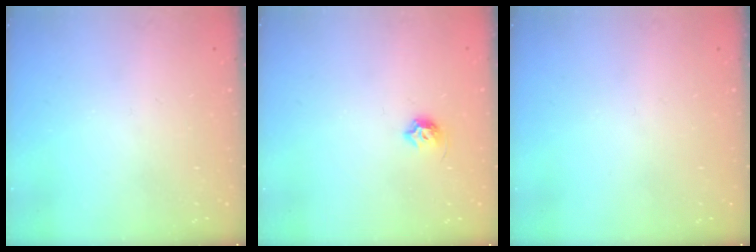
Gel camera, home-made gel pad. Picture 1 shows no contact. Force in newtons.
{"total": 6.1, "press": 6.0, "slide": 1.1}
{"total": 0.0}